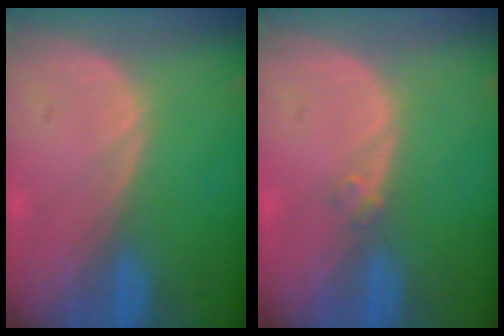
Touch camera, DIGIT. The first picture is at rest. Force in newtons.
{"total": 1.2, "press": 1.1, "slide": 0.6}